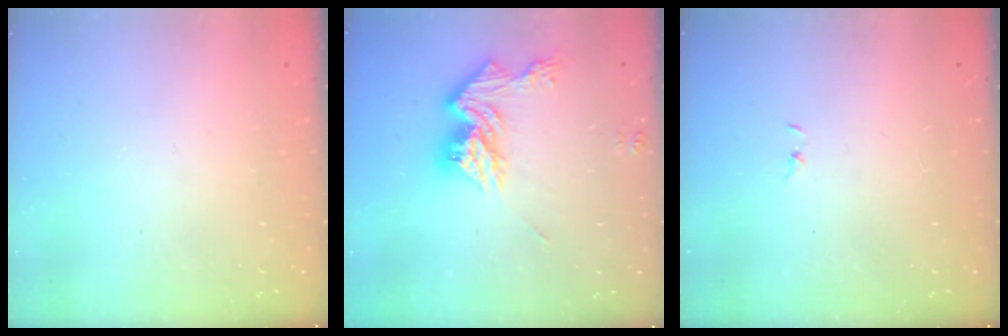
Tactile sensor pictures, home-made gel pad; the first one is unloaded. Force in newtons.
{"total": 14.0, "press": 13.9, "slide": 1.2}
{"total": 0.7, "press": 0.7, "slide": 0.1}